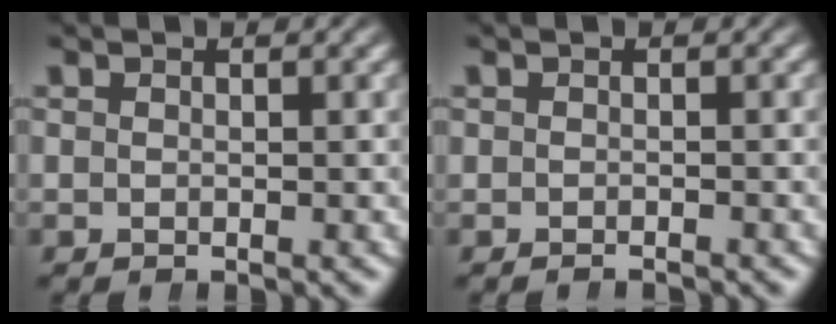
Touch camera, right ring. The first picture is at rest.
{"total": 0.9, "force": [-0.8, -0.4, -0.2], "torque": [0.006, -0.005, -0.010]}